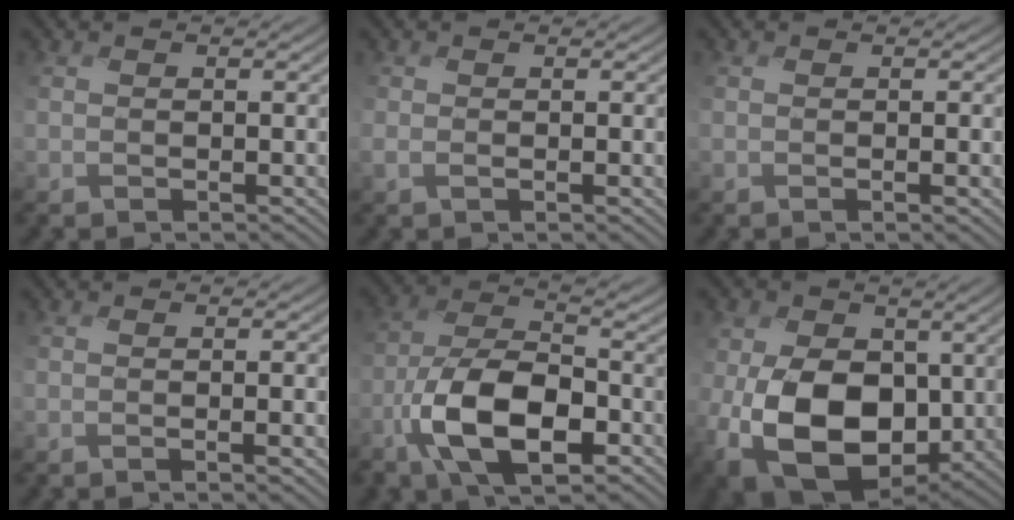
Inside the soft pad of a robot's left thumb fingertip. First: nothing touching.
{"total": 1.8, "force": [-0.3, 0.5, 1.7], "torque": [-0.037, -0.005, -0.007]}
{"total": 2.2, "force": [-0.2, 0.3, 2.2], "torque": [-0.035, 0.001, -0.005]}
{"total": 2.9, "force": [-0.3, 0.5, 2.8], "torque": [-0.044, 0.002, -0.007]}
{"total": 11.7, "force": [-4.6, 5.3, 9.3], "torque": [-0.184, -0.004, -0.096]}
{"total": 14.8, "force": [-1.3, 10.1, 10.8], "torque": [-0.232, -0.027, -0.023]}